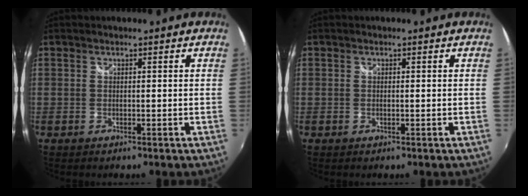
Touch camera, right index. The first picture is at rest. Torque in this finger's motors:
{"motor_torque": [-0.21, 0.11, -0.03, 0.00]}